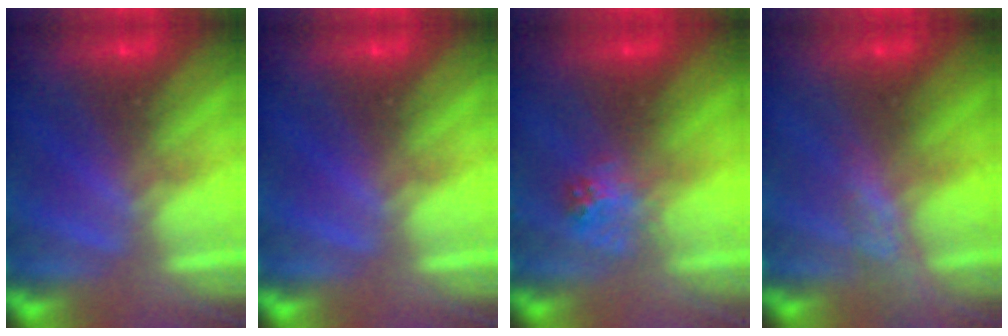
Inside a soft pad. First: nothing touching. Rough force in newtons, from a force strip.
{"total": 0.0}
{"total": 2.3}
{"total": 2.6}